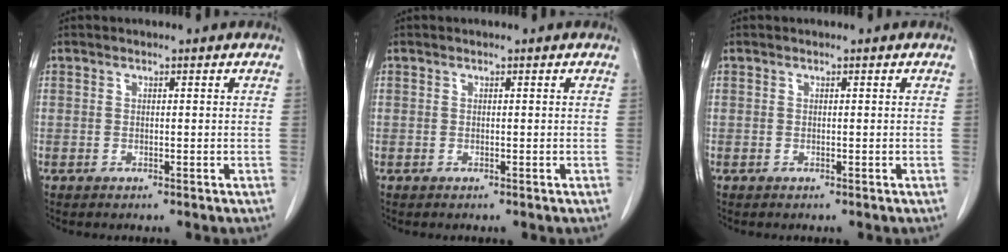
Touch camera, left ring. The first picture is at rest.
{"total": 0.0}
{"total": 0.0}